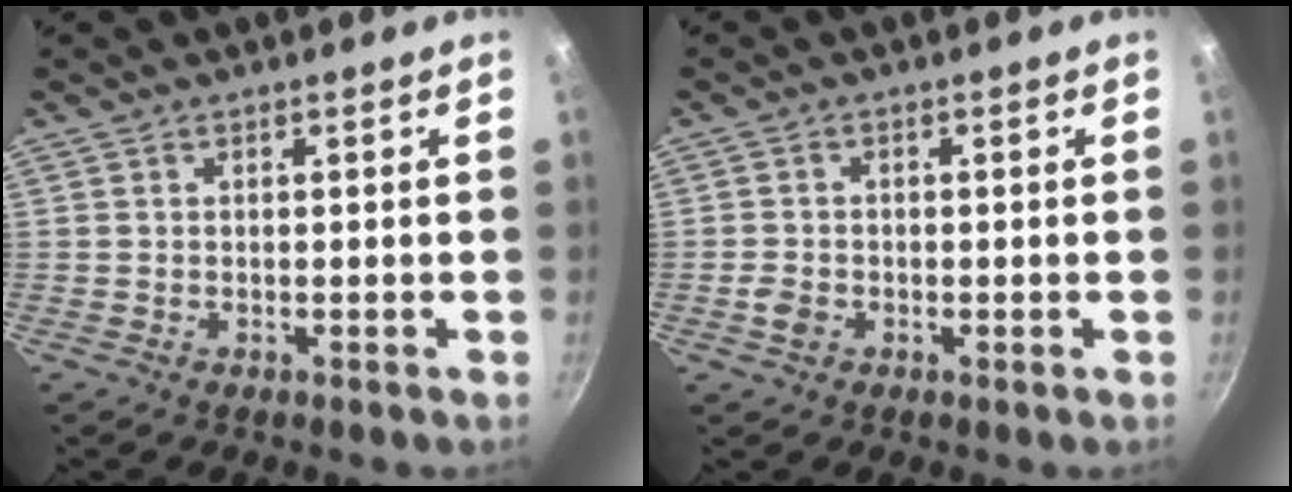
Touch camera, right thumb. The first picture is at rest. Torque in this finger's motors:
{"motor_torque": [0.53, 0.38, 0.27, -0.03, 0.00]}